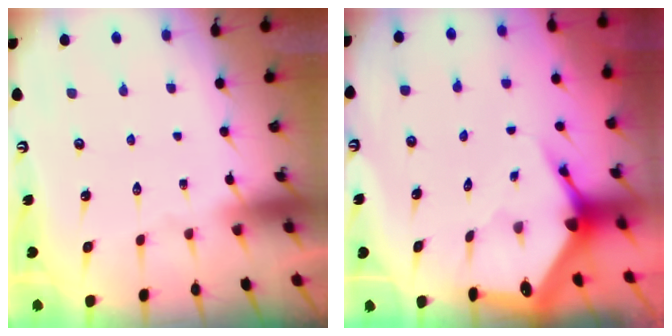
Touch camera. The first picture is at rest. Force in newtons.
{"total": 3.8, "press": 3.8, "slide": 0.5}